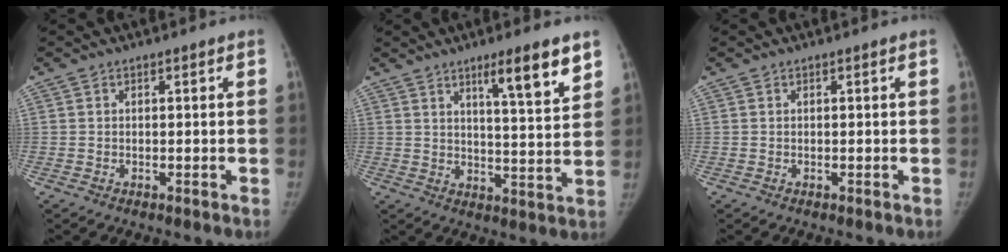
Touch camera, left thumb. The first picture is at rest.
{"total": 10.4, "force": [6.4, 1.3, 8.0], "torque": [-0.109, -0.038, 0.098]}
{"total": 0.0}